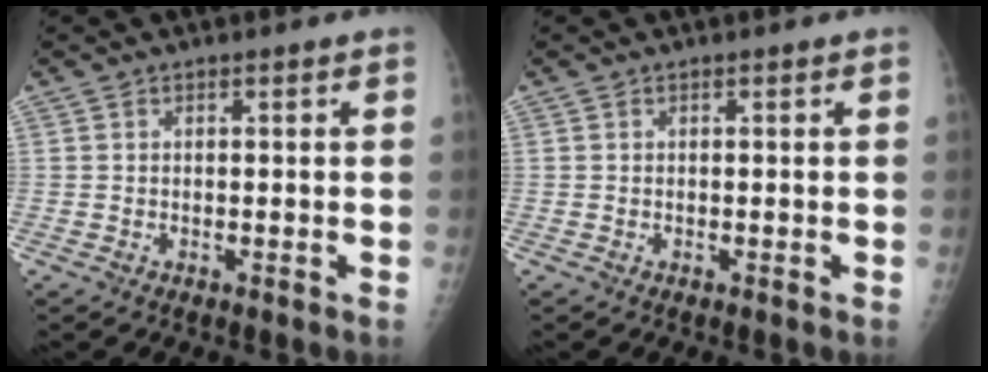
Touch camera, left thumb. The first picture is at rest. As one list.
[{"total": 0.0}]